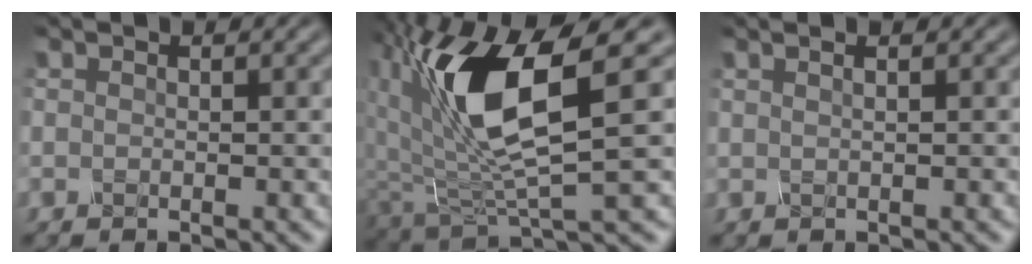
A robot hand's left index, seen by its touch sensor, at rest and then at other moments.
{"total": 8.8, "force": [2.6, 3.0, 7.8], "torque": [-0.171, -0.005, 0.058]}
{"total": 1.8, "force": [1.1, 0.8, 1.2], "torque": [-0.006, 0.016, -0.010]}